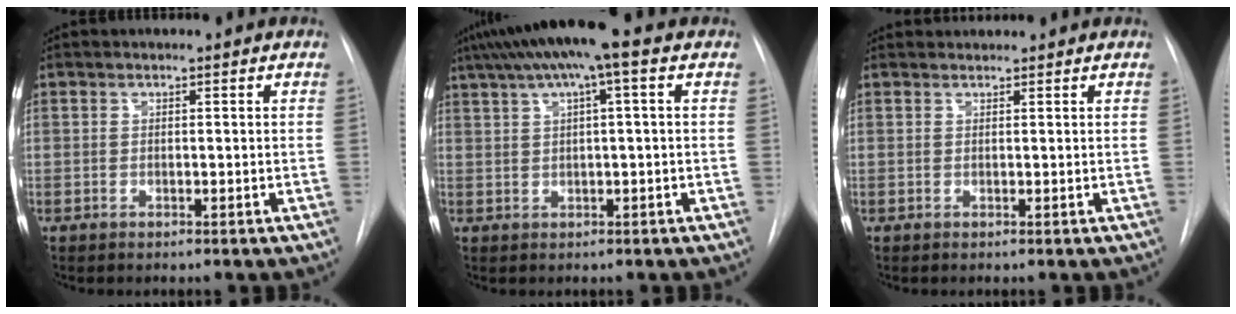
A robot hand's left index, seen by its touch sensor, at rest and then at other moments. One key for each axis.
{"total": 9.5, "fx": 5.2, "fy": 0.3, "fz": 8.0, "tx": -0.138, "ty": 0.038, "tz": 0.082}
{"total": 2.5, "fx": 2.5, "fy": 0.4, "fz": 0.1, "tx": -0.005, "ty": 0.028, "tz": 0.042}